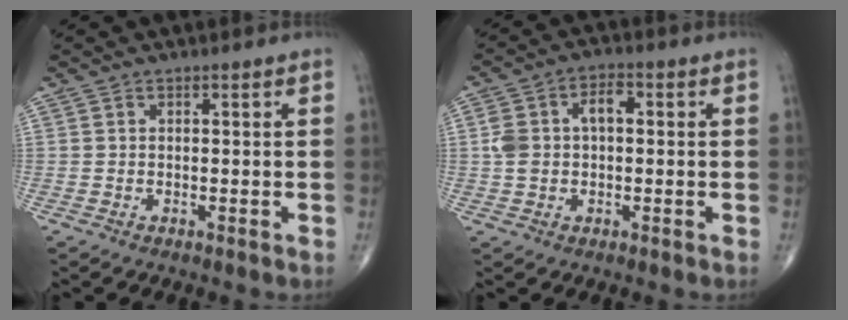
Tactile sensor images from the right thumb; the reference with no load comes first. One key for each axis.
{"total": 7.2, "fx": 0.7, "fy": 4.4, "fz": 5.7, "tx": -0.112, "ty": 0.028, "tz": 0.013}